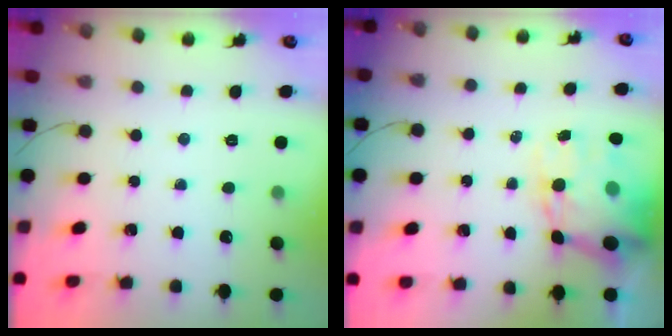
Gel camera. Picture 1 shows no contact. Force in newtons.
{"total": 15.0, "press": 14.6, "slide": 3.5}